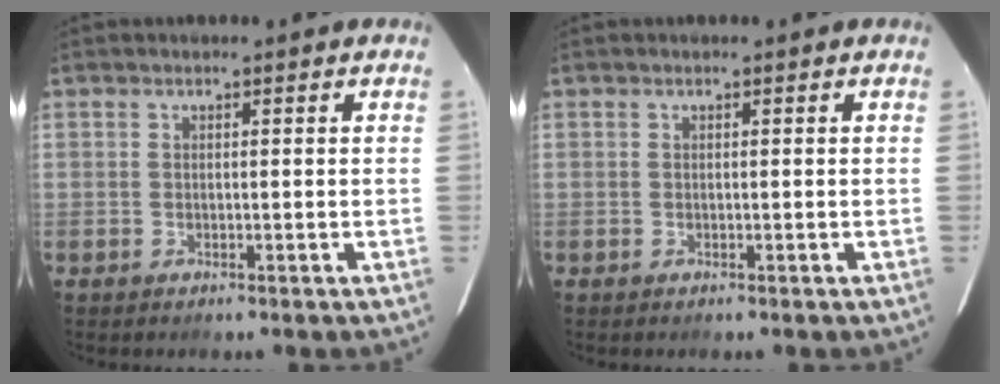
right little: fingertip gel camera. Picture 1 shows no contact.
{"total": 0.0}